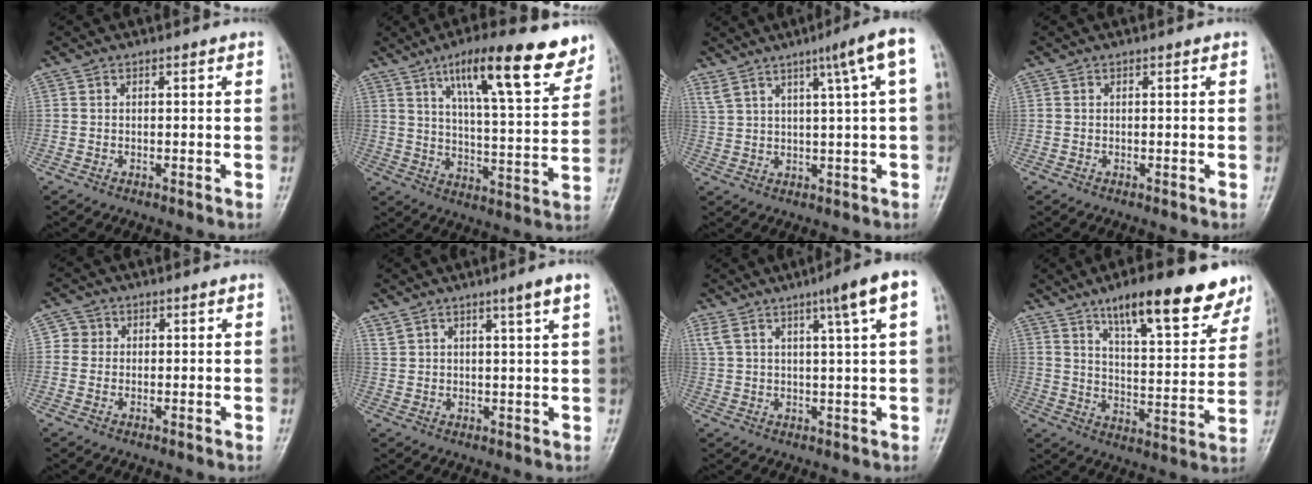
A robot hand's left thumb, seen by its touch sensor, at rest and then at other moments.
{"total": 18.5, "force": [11.5, 4.5, 13.9], "torque": [-0.176, -0.046, 0.178]}
{"total": 9.5, "force": [4.4, 0.2, 8.4], "torque": [-0.136, 0.000, 0.070]}
{"total": 0.0}
{"total": 2.4, "force": [0.5, 2.3, 0.3], "torque": [0.012, 0.003, 0.000]}
{"total": 5.3, "force": [3.7, -0.2, 3.8], "torque": [-0.060, -0.021, 0.065]}
{"total": 9.8, "force": [4.9, 0.4, 8.4], "torque": [-0.137, -0.003, 0.078]}
{"total": 18.6, "force": [12.7, 5.3, 12.5], "torque": [-0.138, -0.056, 0.193]}